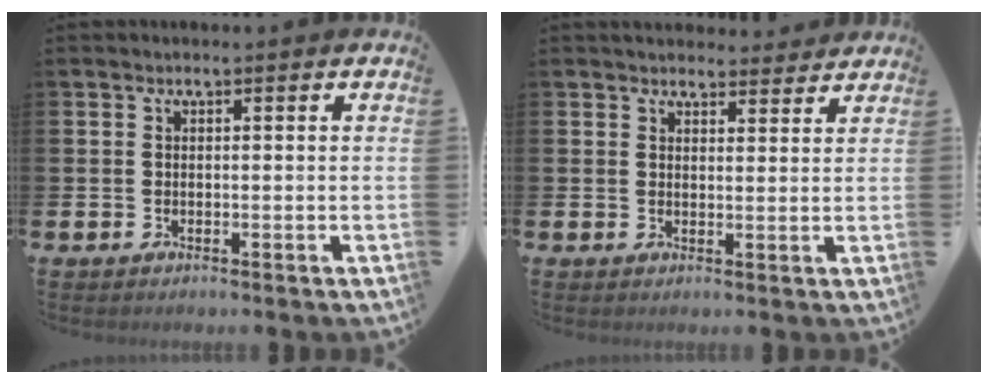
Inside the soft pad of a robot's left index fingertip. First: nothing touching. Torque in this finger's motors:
{"motor_torque": [0.99, -1.16, 0.31, 0.05]}